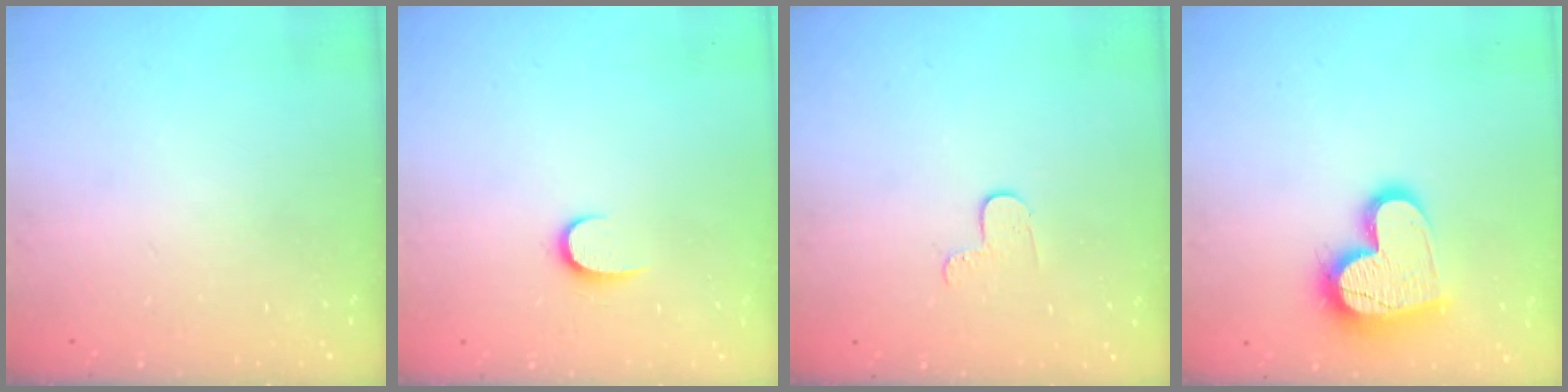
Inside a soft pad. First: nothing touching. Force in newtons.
{"total": 5.4, "press": 5.4, "slide": 0.5}
{"total": 4.7, "press": 4.6, "slide": 0.4}
{"total": 16.5, "press": 16.5, "slide": 1.1}